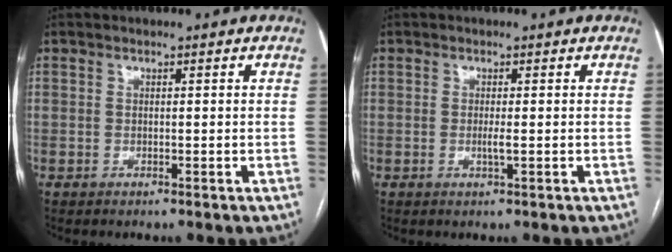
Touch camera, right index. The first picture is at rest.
{"total": 1.4, "force": [-0.3, -0.1, 1.3], "torque": [-0.030, -0.003, -0.004]}